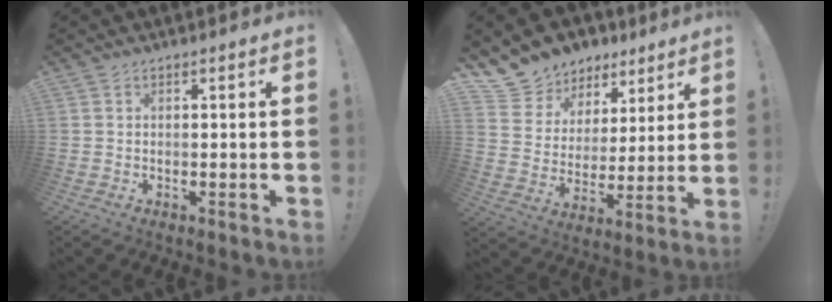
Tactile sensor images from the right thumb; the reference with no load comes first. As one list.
[{"total": 11.3, "force": [8.2, 7.6, 1.5], "torque": [-0.033, -0.067, 0.159]}]